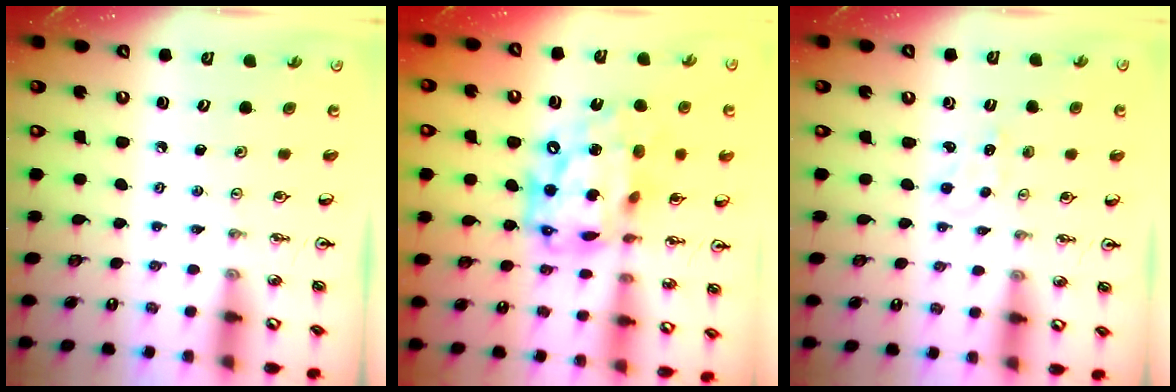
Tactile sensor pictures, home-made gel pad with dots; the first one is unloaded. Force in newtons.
{"total": 20.7, "press": 20.6, "slide": 1.8}
{"total": 0.9, "press": 0.8, "slide": 0.2}